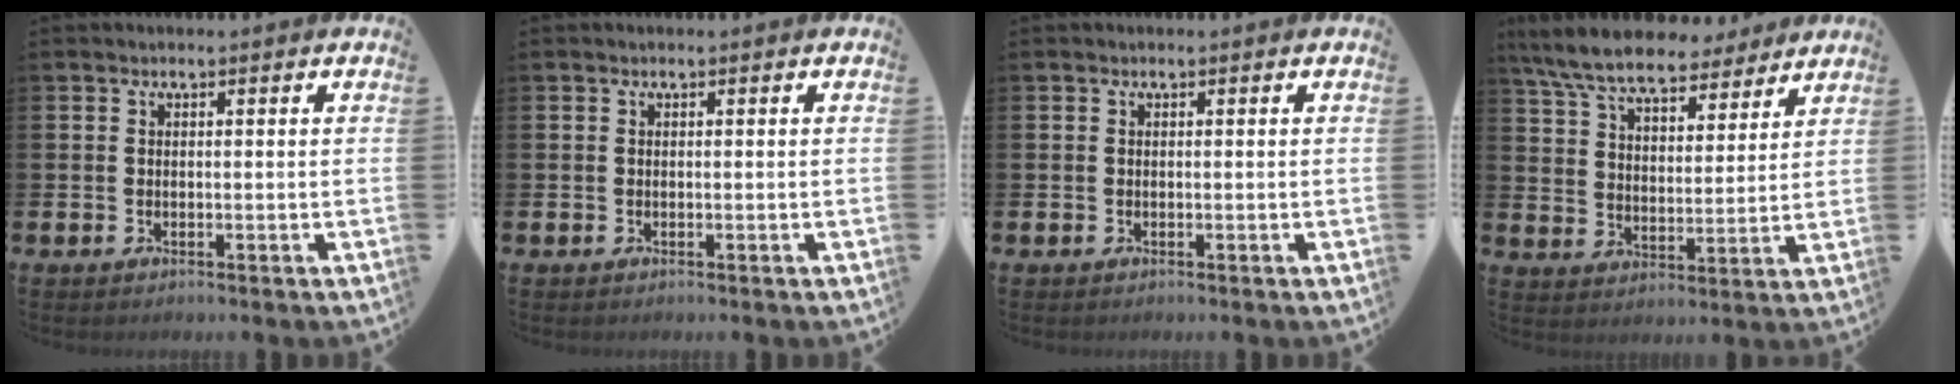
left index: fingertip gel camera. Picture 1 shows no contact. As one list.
[{"total": 0.0}, {"total": 0.0}, {"total": 8.5, "force": [7.8, 2.1, 2.8], "torque": [-0.088, -0.040, 0.140]}]